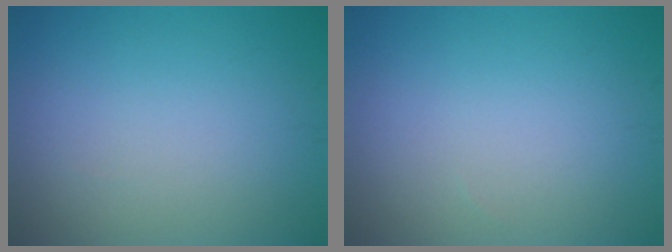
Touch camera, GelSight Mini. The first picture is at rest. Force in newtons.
{"total": 0.0}